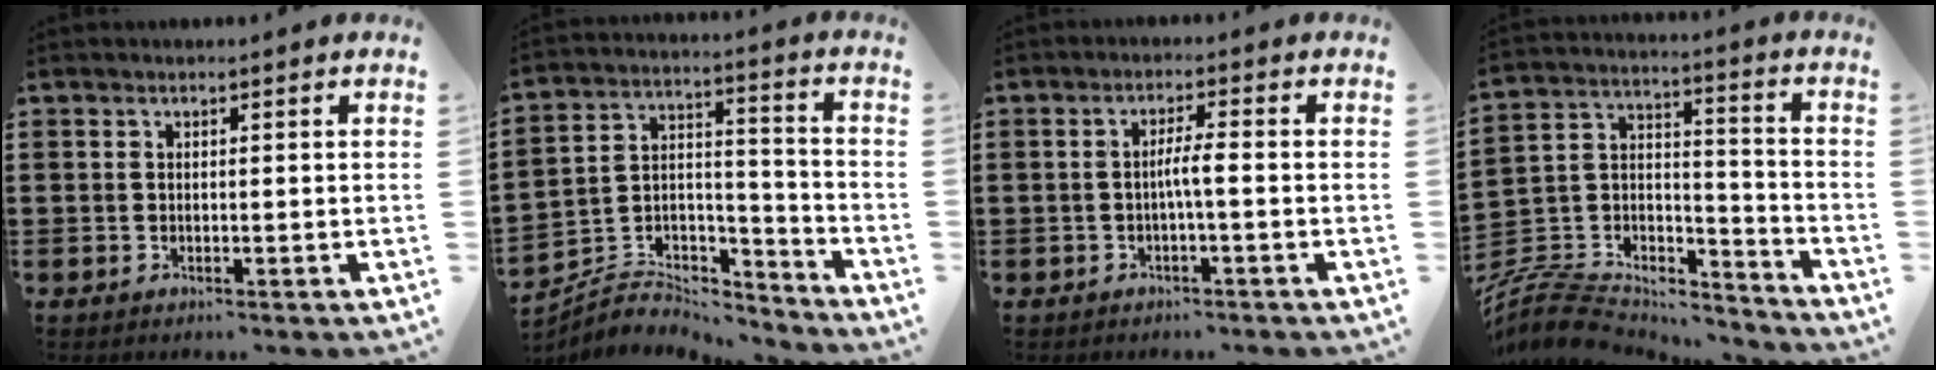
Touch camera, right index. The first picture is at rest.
{"total": 5.4, "force": [-4.8, 2.4, 0.7], "torque": [-0.020, 0.007, -0.094]}
{"total": 2.9, "force": [-0.7, 0.1, 2.8], "torque": [-0.051, -0.002, -0.014]}
{"total": 8.3, "force": [-7.5, 3.0, 1.8], "torque": [-0.052, 0.003, -0.151]}